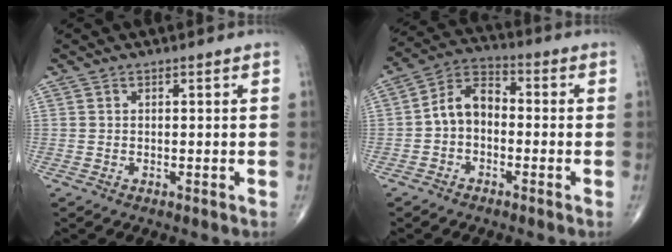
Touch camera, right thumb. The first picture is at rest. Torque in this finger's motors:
{"motor_torque": [0.24, 0.23, 0.24, -0.09, 0.08]}